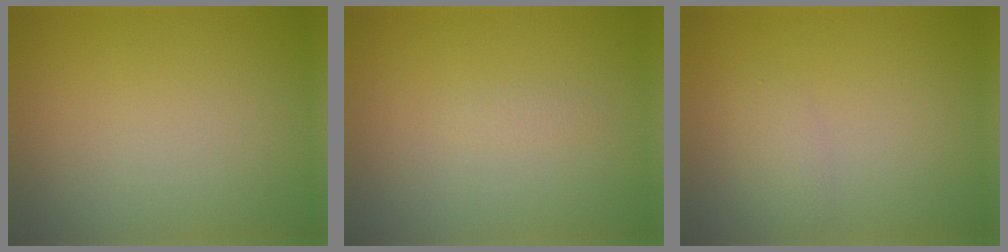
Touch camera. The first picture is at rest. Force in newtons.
{"total": 0.6, "press": 0.6, "slide": 0.1}
{"total": 1.4, "press": 1.4, "slide": 0.0}